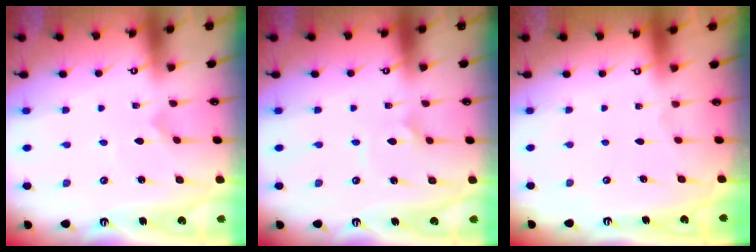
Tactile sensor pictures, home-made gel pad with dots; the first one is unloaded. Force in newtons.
{"total": 1.6, "press": 1.6, "slide": 0.1}
{"total": 0.0}